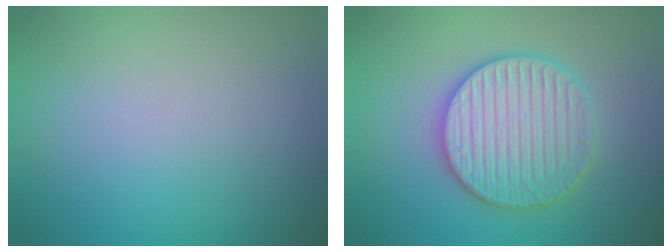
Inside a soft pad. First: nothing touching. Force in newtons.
{"total": 5.7, "press": 5.6, "slide": 1.1}